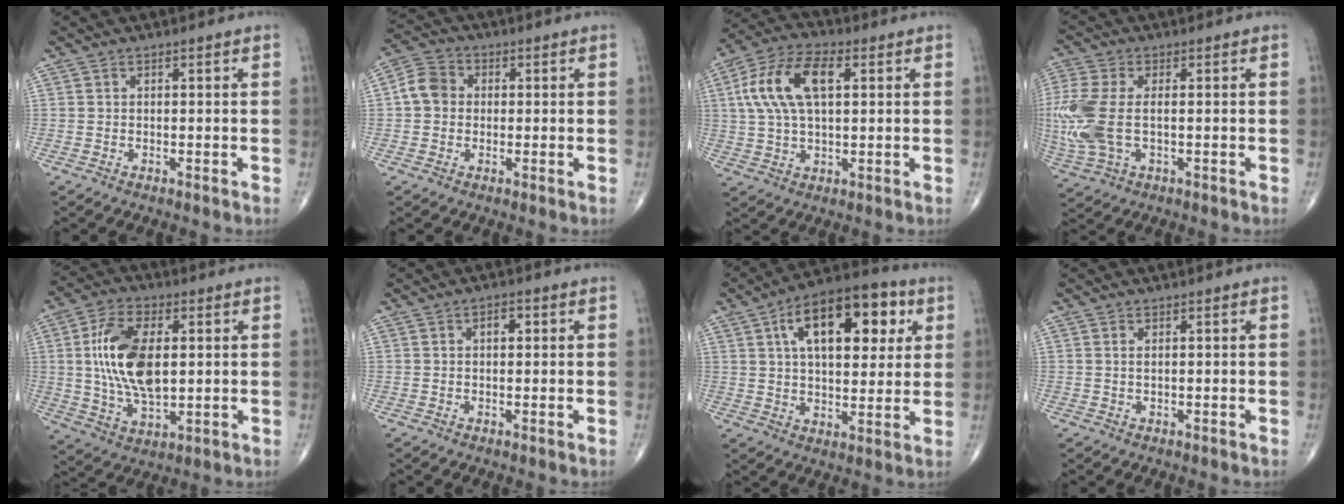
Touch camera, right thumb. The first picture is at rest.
{"total": 5.7, "force": [0.2, 4.9, 2.9], "torque": [-0.047, 0.015, -0.007]}
{"total": 13.8, "force": [3.4, 6.9, 11.4], "torque": [-0.234, 0.019, 0.063]}
{"total": 12.8, "force": [-0.7, 6.9, 10.8], "torque": [-0.289, -0.009, -0.010]}
{"total": 15.5, "force": [1.9, 8.0, 13.1], "torque": [-0.248, -0.006, 0.039]}
{"total": 2.3, "force": [0.6, 1.2, 1.8], "torque": [-0.025, 0.004, 0.008]}
{"total": 19.1, "force": [6.5, 9.7, 15.2], "torque": [-0.199, 0.002, 0.095]}
{"total": 0.8, "force": [0.3, 0.2, 0.7], "torque": [-0.017, 0.000, 0.008]}